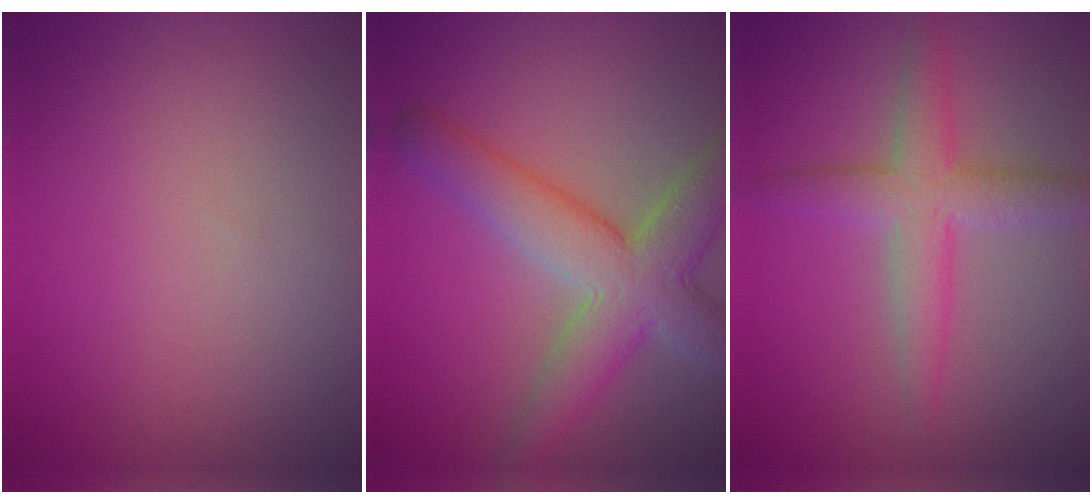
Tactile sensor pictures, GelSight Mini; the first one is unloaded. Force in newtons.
{"total": 7.1, "press": 7.1, "slide": 0.4}
{"total": 4.1, "press": 4.1, "slide": 0.0}